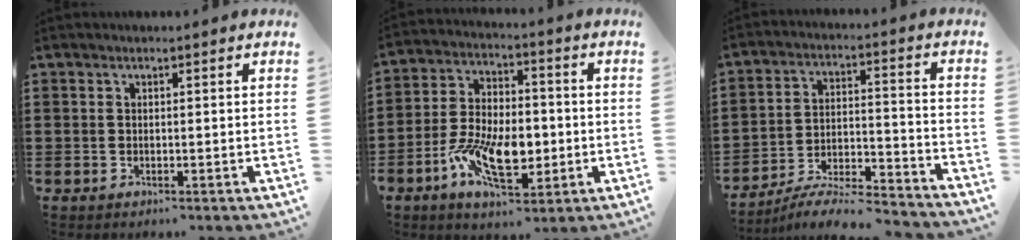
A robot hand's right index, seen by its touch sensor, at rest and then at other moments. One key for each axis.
{"total": 11.3, "fx": -3.3, "fy": 5.8, "fz": 9.1, "tx": -0.196, "ty": -0.001, "tz": -0.057}
{"total": 6.8, "fx": -6.3, "fy": 0.7, "fz": 2.3, "tx": -0.041, "ty": 0.002, "tz": -0.125}